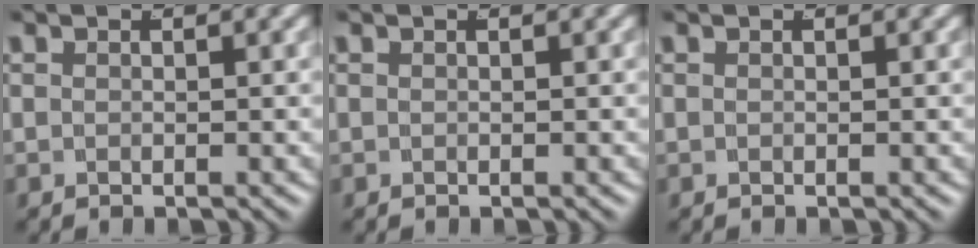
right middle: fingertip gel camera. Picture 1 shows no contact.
{"total": 0.0}
{"total": 0.0}